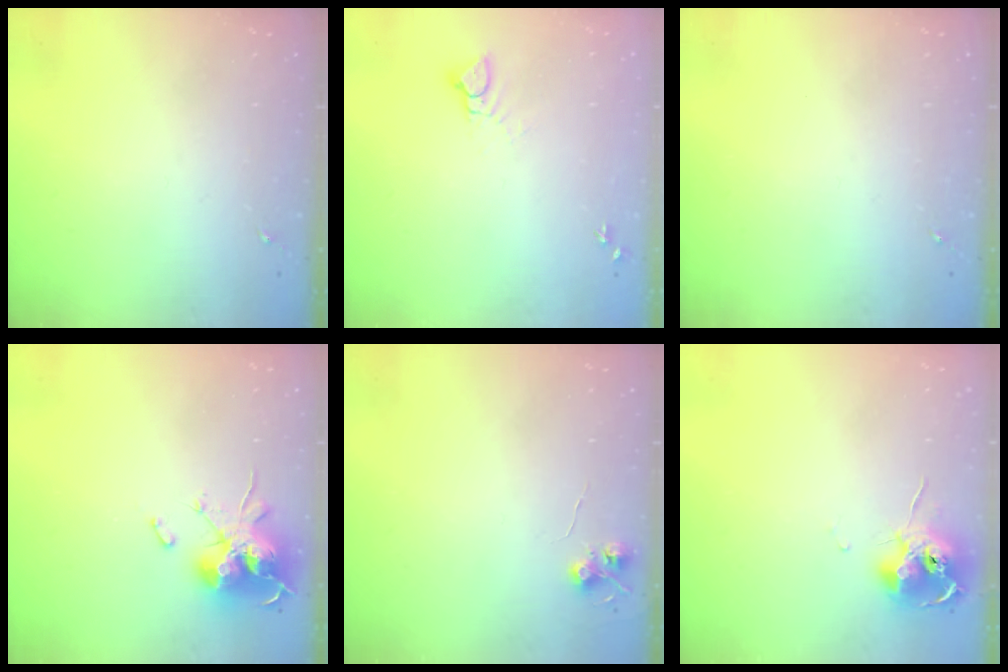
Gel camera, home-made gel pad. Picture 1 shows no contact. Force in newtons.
{"total": 3.7, "press": 3.7, "slide": 0.3}
{"total": 0.0}
{"total": 16.7, "press": 16.7, "slide": 0.1}
{"total": 5.5, "press": 5.5, "slide": 0.5}
{"total": 11.2, "press": 11.1, "slide": 1.1}